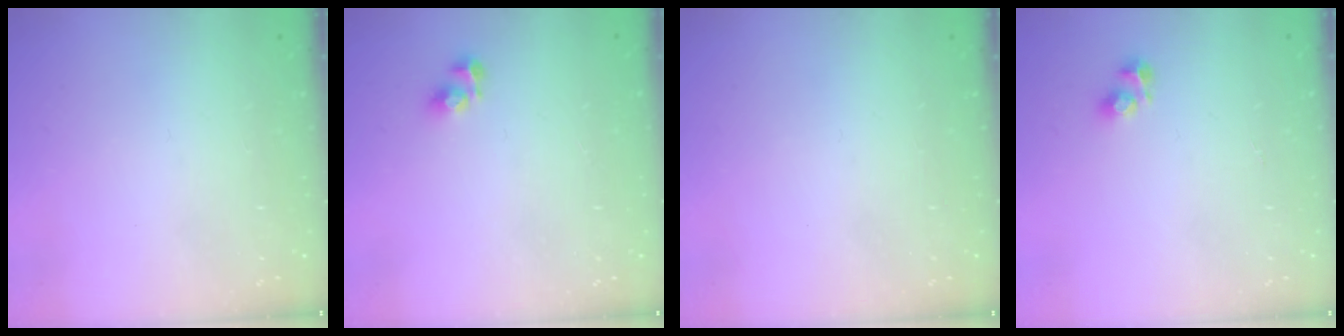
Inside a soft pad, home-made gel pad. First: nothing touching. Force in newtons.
{"total": 3.6, "press": 3.6, "slide": 0.5}
{"total": 0.0}
{"total": 2.6, "press": 2.6, "slide": 0.2}